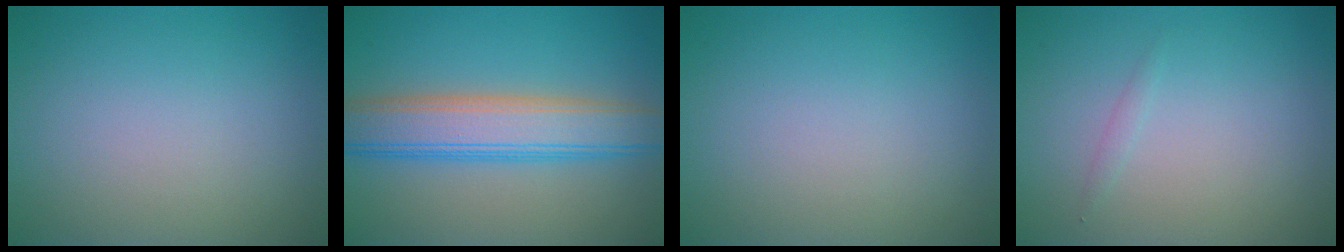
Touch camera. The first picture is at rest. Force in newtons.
{"total": 6.1, "press": 6.1, "slide": 0.4}
{"total": 0.0}
{"total": 0.5, "press": 0.5, "slide": 0.0}